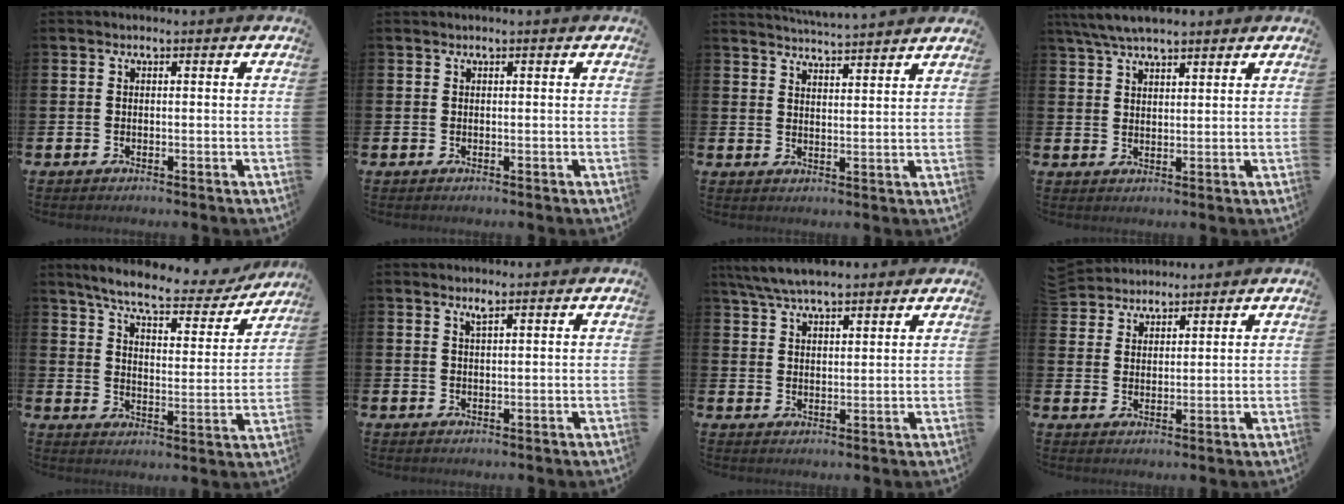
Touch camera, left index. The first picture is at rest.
{"total": 0.0}
{"total": 4.7, "force": [4.7, -0.5, 0.2], "torque": [-0.017, -0.031, 0.083]}
{"total": 5.4, "force": [4.9, 1.0, 2.0], "torque": [-0.060, -0.006, 0.094]}
{"total": 7.7, "force": [6.8, 1.2, 3.4], "torque": [-0.091, -0.042, 0.112]}
{"total": 1.4, "force": [1.1, 0.1, 0.8], "torque": [-0.014, 0.000, 0.019]}
{"total": 6.0, "force": [5.6, 0.9, 1.9], "torque": [-0.060, -0.011, 0.106]}
{"total": 4.0, "force": [3.9, 0.8, -0.7], "torque": [-0.009, -0.018, 0.074]}